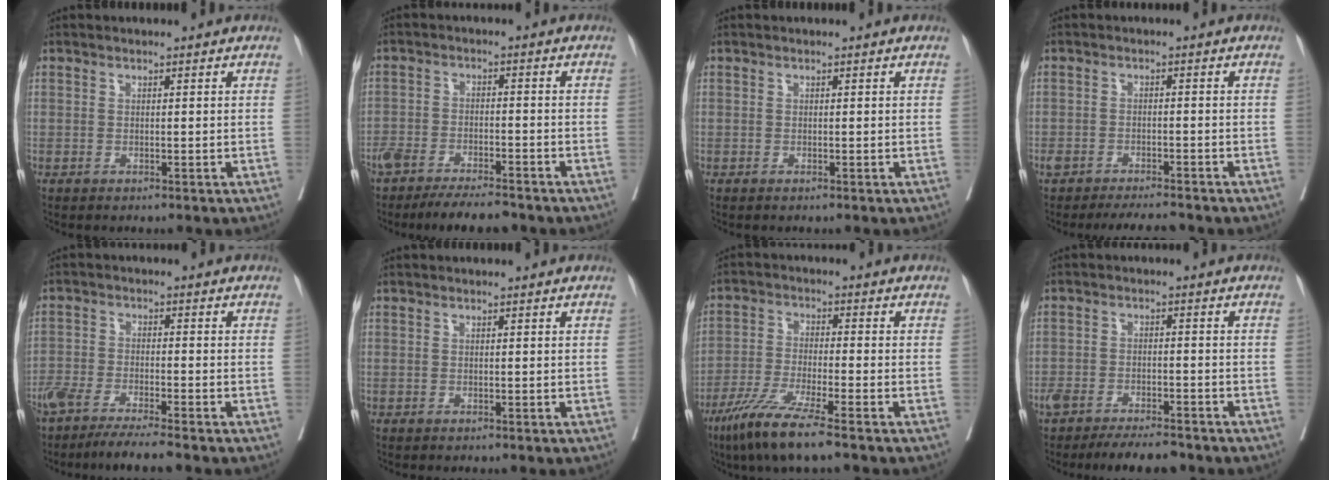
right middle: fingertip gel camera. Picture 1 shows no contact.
{"total": 9.4, "force": [-8.1, 1.9, 4.4], "torque": [-0.068, -0.008, -0.128]}
{"total": 0.0}
{"total": 5.9, "force": [-5.4, 0.8, 2.2], "torque": [-0.031, -0.007, -0.084]}
{"total": 8.6, "force": [-7.1, 0.0, 4.8], "torque": [-0.074, -0.019, -0.119]}
{"total": 0.0}
{"total": 9.0, "force": [-6.1, -0.1, 6.6], "torque": [-0.133, -0.029, -0.119]}
{"total": 8.2, "force": [-7.1, 1.9, 3.6], "torque": [-0.055, -0.003, -0.111]}